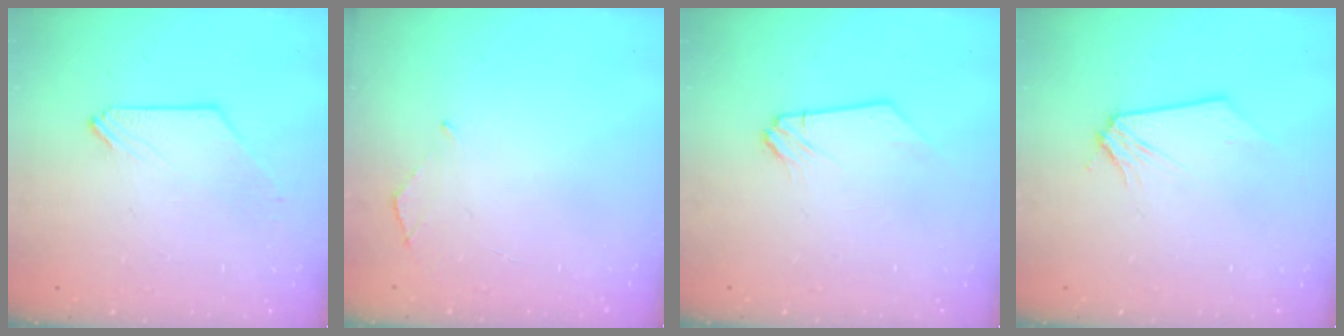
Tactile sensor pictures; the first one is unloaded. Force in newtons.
{"total": 3.1, "press": 3.1, "slide": 0.4}
{"total": 0.0}
{"total": 0.0}